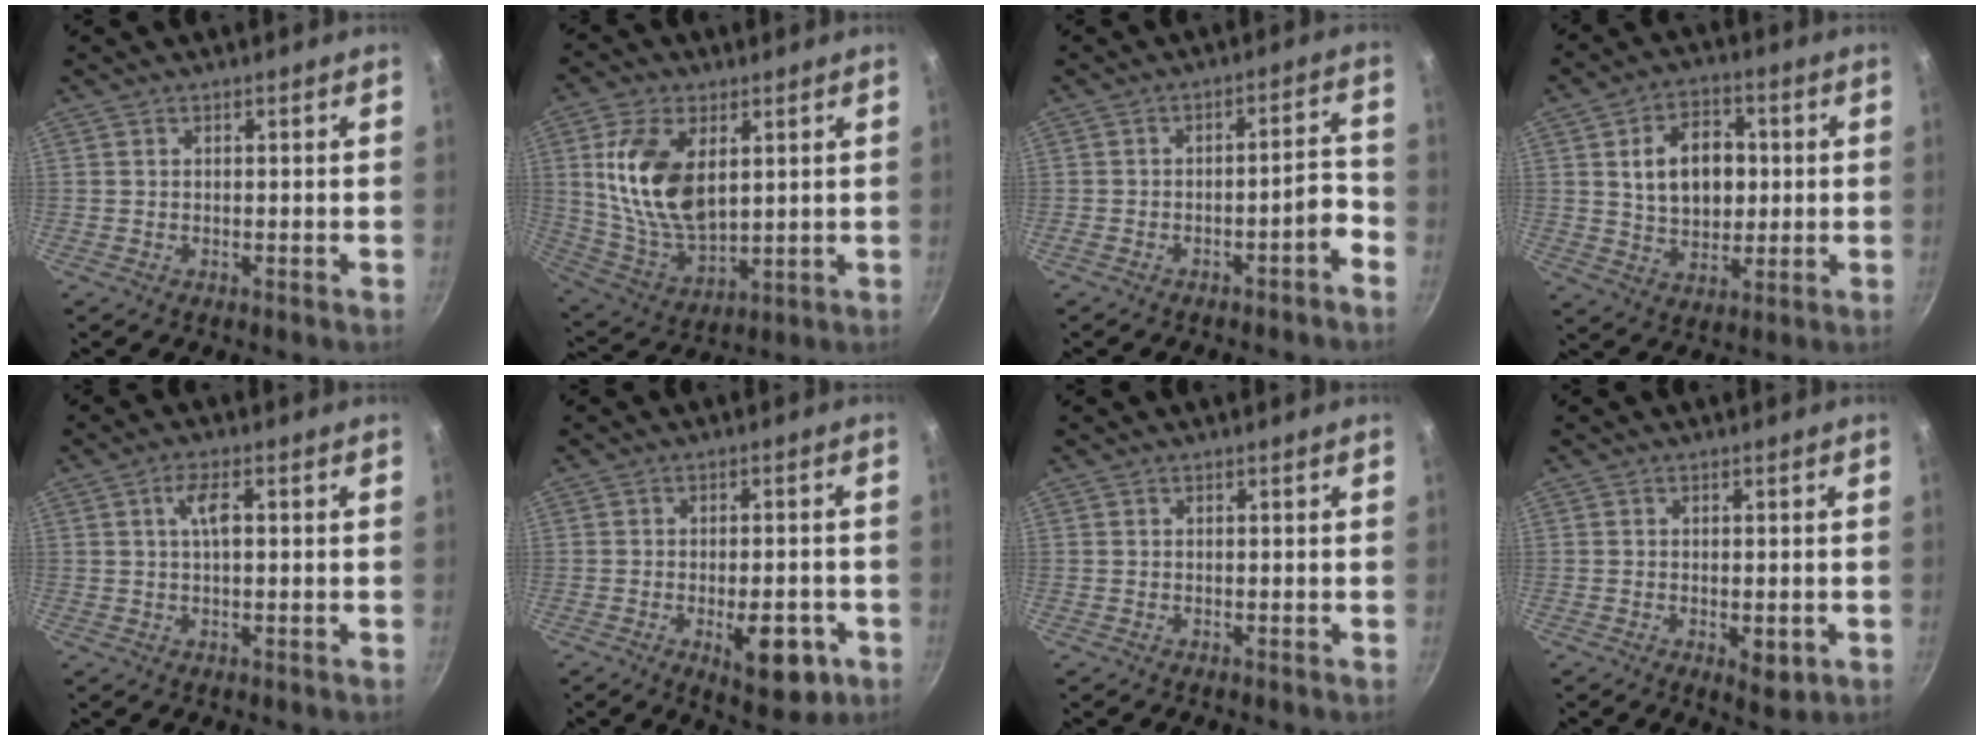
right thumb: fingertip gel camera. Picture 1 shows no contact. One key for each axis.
{"total": 16.2, "fx": 4.0, "fy": 9.2, "fz": 12.7, "tx": -0.229, "ty": -0.024, "tz": 0.089}
{"total": 5.3, "fx": -3.2, "fy": 1.3, "fz": 4.0, "tx": -0.054, "ty": 0.049, "tz": -0.034}
{"total": 12.6, "fx": 1.8, "fy": 8.9, "fz": 8.8, "tx": -0.107, "ty": 0.001, "tz": 0.032}
{"total": 4.1, "fx": 0.7, "fy": 1.4, "fz": 3.8, "tx": -0.074, "ty": 0.008, "tz": 0.012}
{"total": 10.0, "fx": -3.5, "fy": 4.6, "fz": 8.2, "tx": -0.080, "ty": 0.009, "tz": -0.037}
{"total": 0.0}
{"total": 4.2, "fx": -1.2, "fy": 1.9, "fz": 3.6, "tx": -0.047, "ty": -0.006, "tz": -0.011}